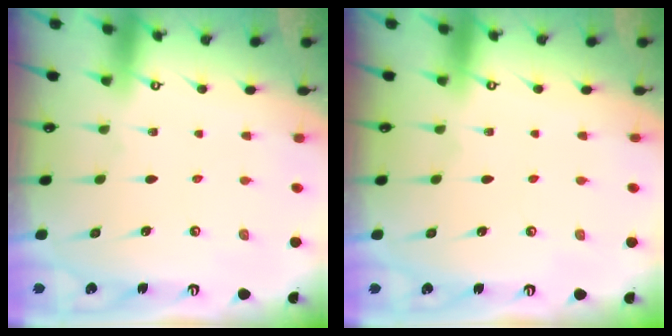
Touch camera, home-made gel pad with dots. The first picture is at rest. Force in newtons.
{"total": 0.0}